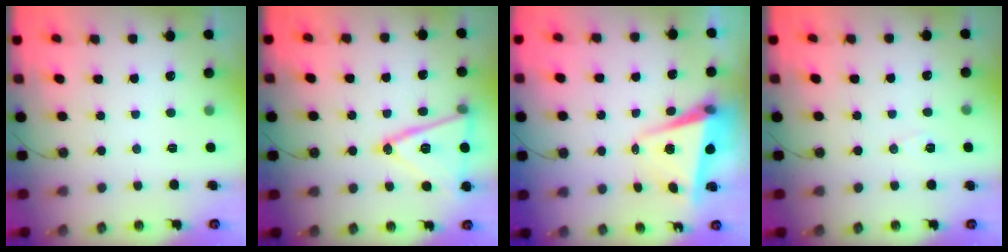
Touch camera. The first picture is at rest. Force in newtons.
{"total": 17.6, "press": 17.3, "slide": 3.4}
{"total": 5.6, "press": 5.4, "slide": 1.3}
{"total": 5.6, "press": 4.0, "slide": 3.9}